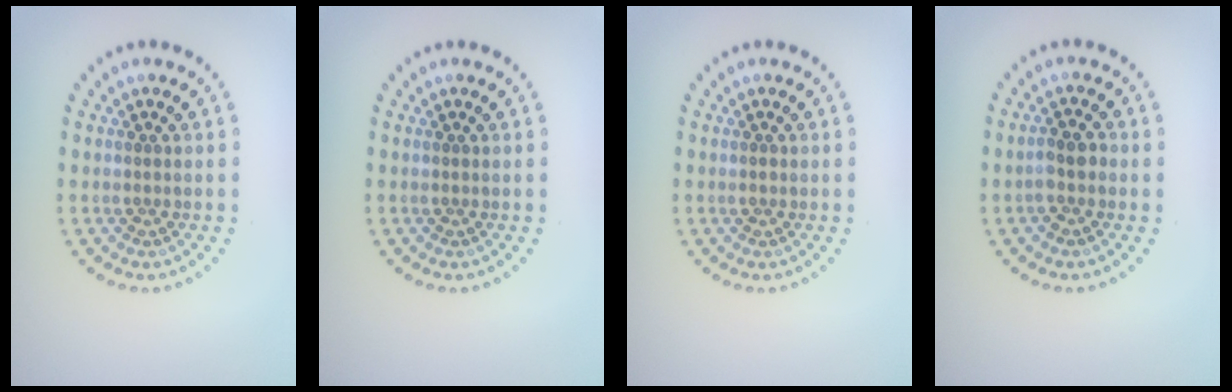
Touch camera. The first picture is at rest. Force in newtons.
{"total": 0.0}
{"total": 0.7, "press": 0.6, "slide": 0.1}
{"total": 2.0, "press": 1.9, "slide": 0.7}